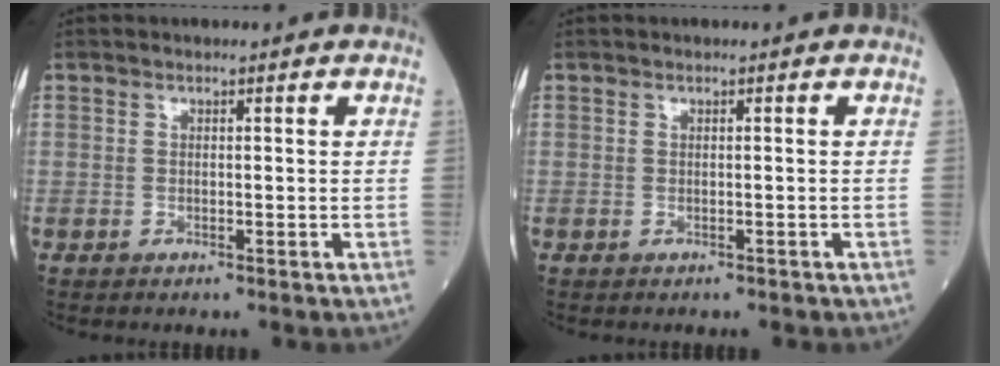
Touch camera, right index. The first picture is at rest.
{"total": 1.3, "force": [-0.8, 0.7, 0.8], "torque": [-0.024, 0.001, -0.002]}